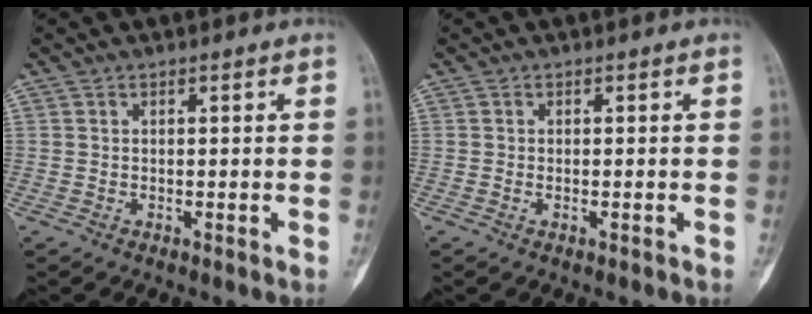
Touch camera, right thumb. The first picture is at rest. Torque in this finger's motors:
{"motor_torque": [-0.58, -0.24, 0.08, 0.07, -0.05]}